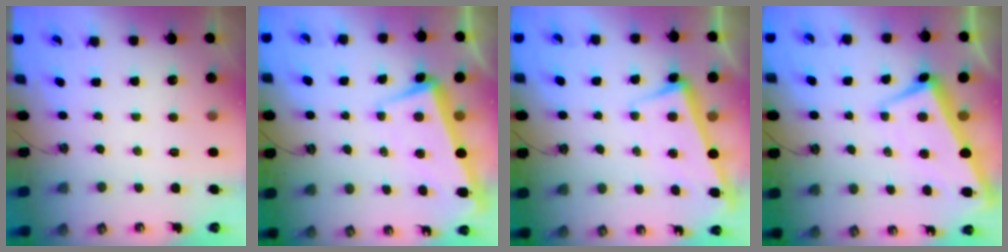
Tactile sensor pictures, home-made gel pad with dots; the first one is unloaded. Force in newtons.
{"total": 2.1, "press": 0.5, "slide": 2.1}
{"total": 2.6, "press": 2.5, "slide": 0.7}
{"total": 1.2, "press": 0.3, "slide": 1.1}